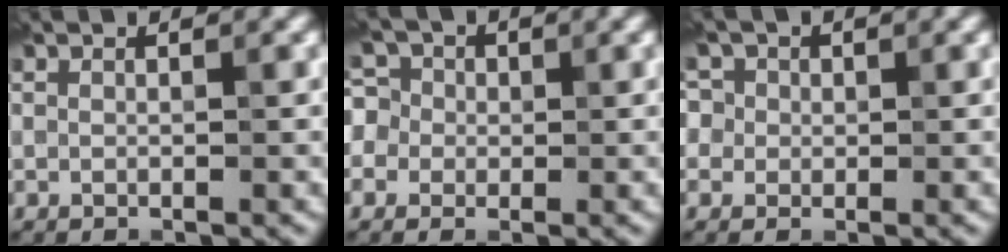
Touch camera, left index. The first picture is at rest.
{"total": 5.5, "force": [0.3, 5.2, 1.7], "torque": [-0.029, 0.036, -0.043]}
{"total": 4.1, "force": [1.4, 3.7, 1.1], "torque": [0.000, 0.031, -0.009]}